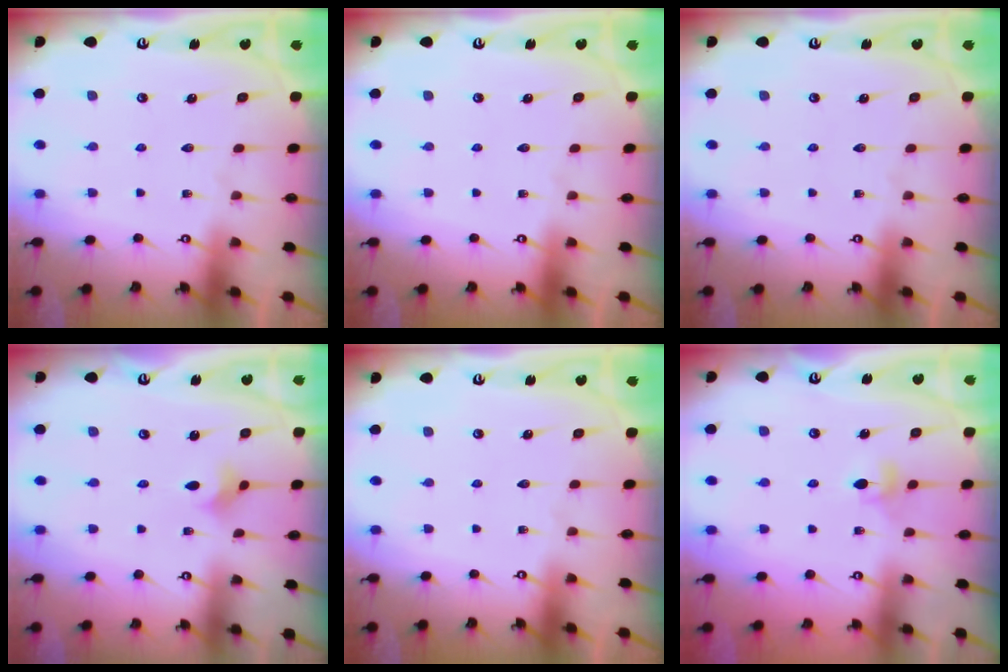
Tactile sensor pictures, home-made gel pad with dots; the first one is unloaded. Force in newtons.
{"total": 0.0}
{"total": 0.0}
{"total": 2.6, "press": 2.5, "slide": 0.7}
{"total": 0.0}
{"total": 4.0, "press": 3.9, "slide": 0.6}